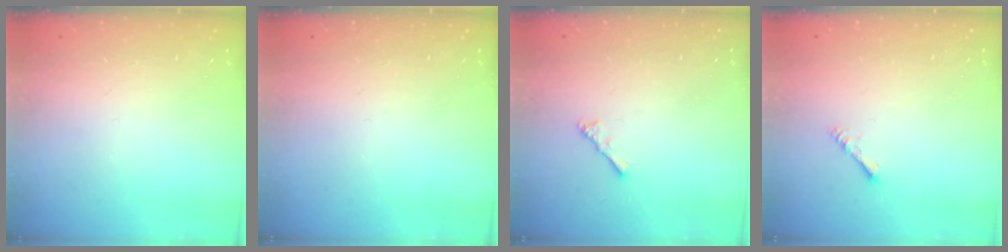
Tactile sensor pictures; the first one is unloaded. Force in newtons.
{"total": 0.0}
{"total": 2.1, "press": 2.1, "slide": 0.5}
{"total": 1.4, "press": 1.3, "slide": 0.3}